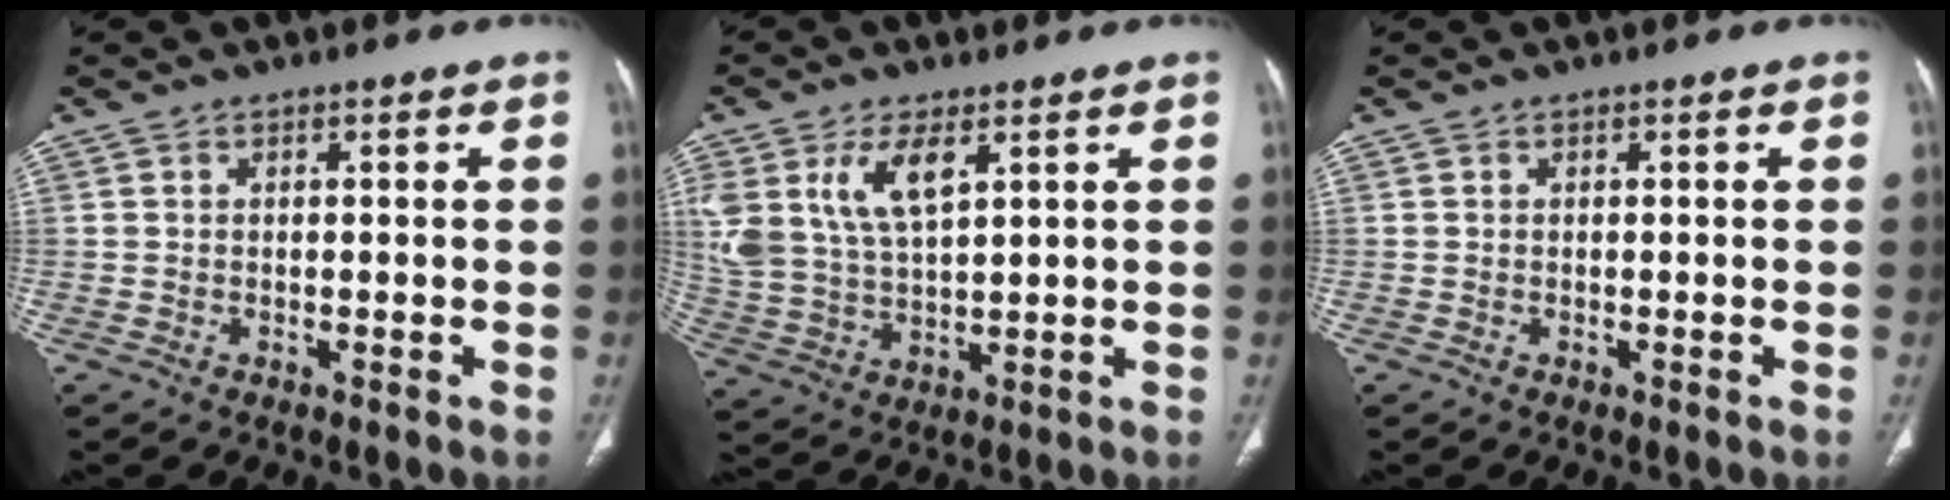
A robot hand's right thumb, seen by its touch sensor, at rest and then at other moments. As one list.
[{"total": 11.8, "force": [5.2, 5.9, 8.8], "torque": [-0.181, -0.014, 0.112]}, {"total": 0.0}]